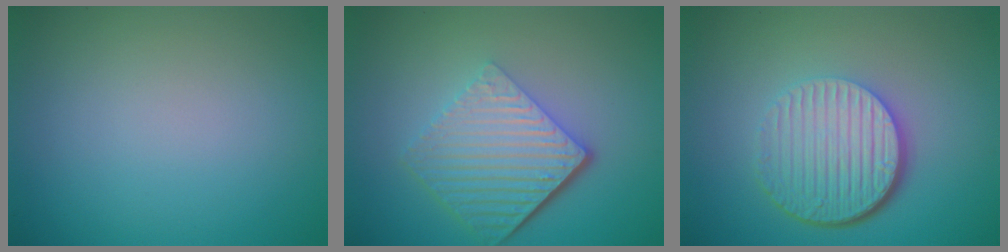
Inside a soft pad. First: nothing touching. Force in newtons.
{"total": 6.4, "press": 4.3, "slide": 4.8}
{"total": 6.7, "press": 4.5, "slide": 5.0}